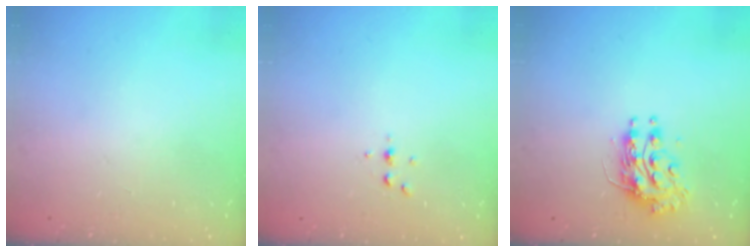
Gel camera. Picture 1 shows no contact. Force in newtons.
{"total": 2.5, "press": 2.4, "slide": 0.2}
{"total": 10.5, "press": 10.5, "slide": 0.3}